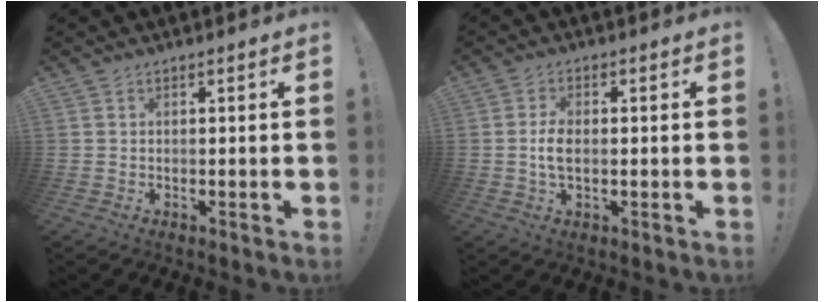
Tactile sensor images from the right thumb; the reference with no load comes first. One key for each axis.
{"total": 4.7, "fx": -0.4, "fy": 2.5, "fz": 3.9, "tx": -0.067, "ty": -0.003, "tz": -0.011}